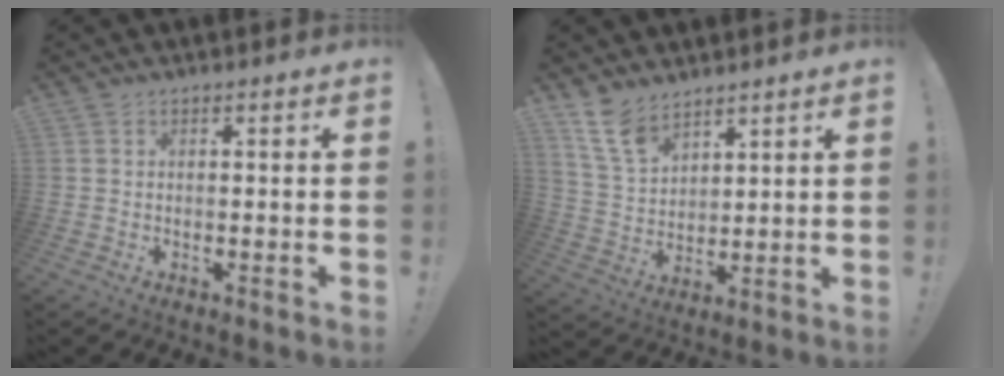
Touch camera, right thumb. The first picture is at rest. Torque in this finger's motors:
{"motor_torque": [0.06, 0.53, 0.13, 0.30, 0.32]}